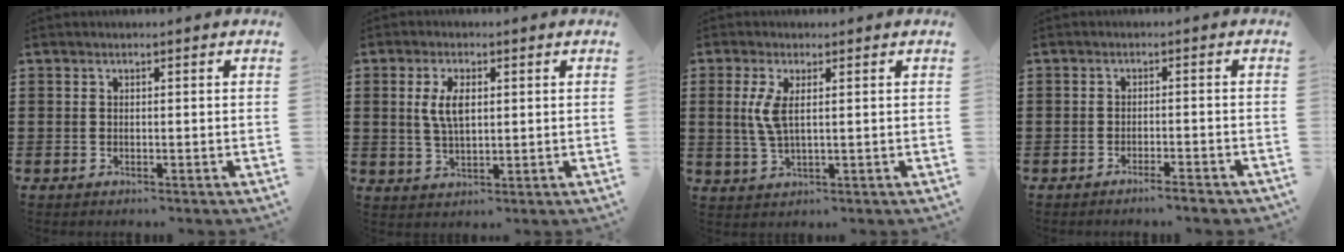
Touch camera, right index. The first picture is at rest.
{"total": 5.3, "force": [1.1, 2.3, 4.6], "torque": [-0.096, 0.010, 0.017]}
{"total": 4.3, "force": [1.0, 1.4, 3.9], "torque": [-0.095, -0.001, 0.011]}
{"total": 2.3, "force": [-2.0, -0.1, 1.2], "torque": [-0.019, 0.001, -0.037]}